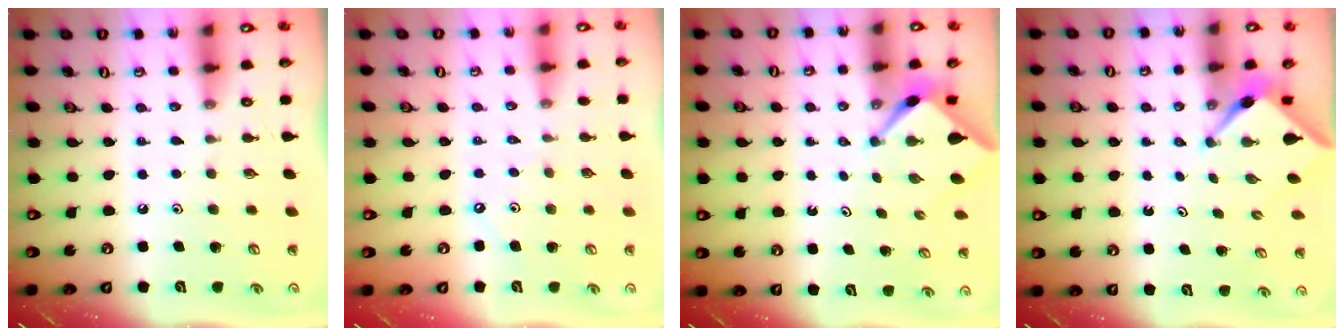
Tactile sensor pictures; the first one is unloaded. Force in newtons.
{"total": 2.5, "press": 2.5, "slide": 0.5}
{"total": 2.7, "press": 2.7, "slide": 0.3}
{"total": 3.1, "press": 3.1, "slide": 0.3}